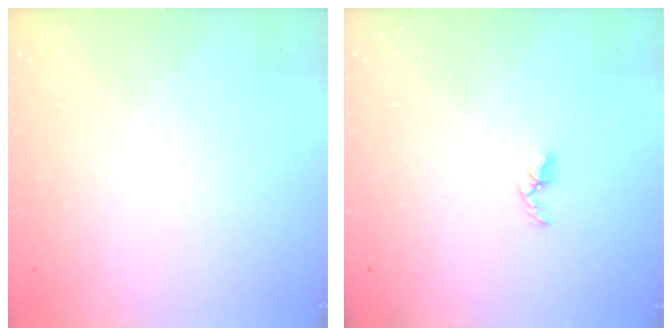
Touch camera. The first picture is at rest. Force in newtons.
{"total": 3.3, "press": 3.2, "slide": 0.5}